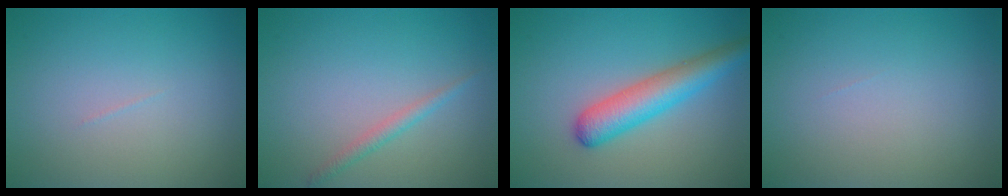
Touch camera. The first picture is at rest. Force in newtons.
{"total": 1.3, "press": 1.3, "slide": 0.1}
{"total": 4.8, "press": 4.8, "slide": 0.2}
{"total": 0.0}